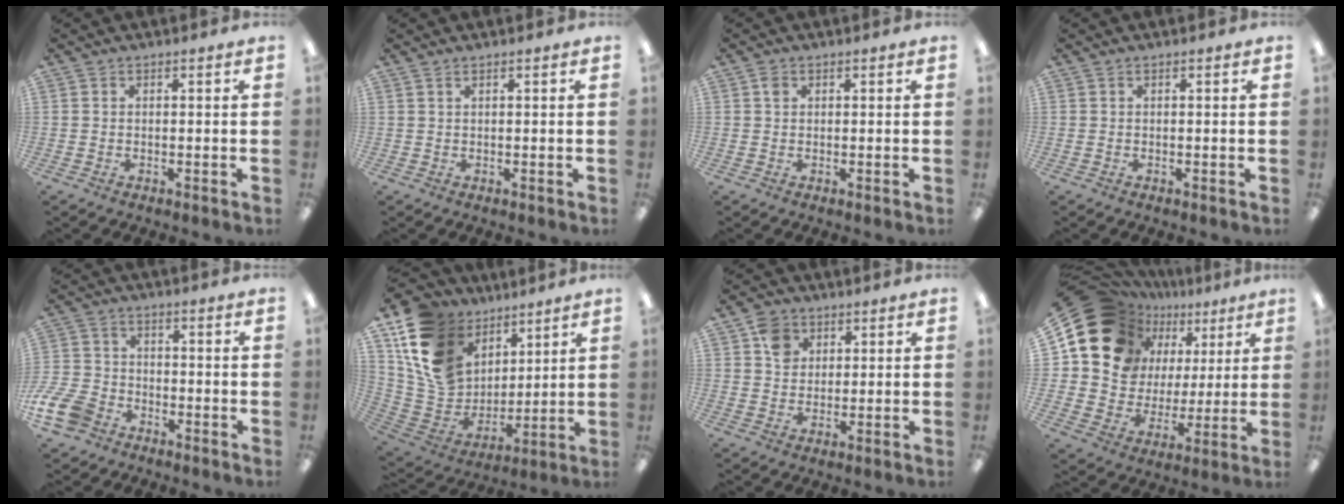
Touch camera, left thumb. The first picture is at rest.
{"total": 0.6, "force": [0.5, 0.1, 0.4], "torque": [-0.010, 0.002, 0.008]}
{"total": 1.2, "force": [0.4, 0.9, 0.6], "torque": [-0.012, 0.005, 0.008]}
{"total": 0.0}
{"total": 9.6, "force": [-5.6, 6.4, 4.5], "torque": [-0.111, 0.031, -0.106]}
{"total": 16.7, "force": [8.7, 12.4, 7.1], "torque": [-0.151, -0.045, 0.172]}
{"total": 5.5, "force": [2.4, 4.6, 1.9], "torque": [-0.027, 0.001, 0.041]}
{"total": 20.2, "force": [10.1, 15.6, 7.9], "torque": [-0.138, -0.058, 0.210]}